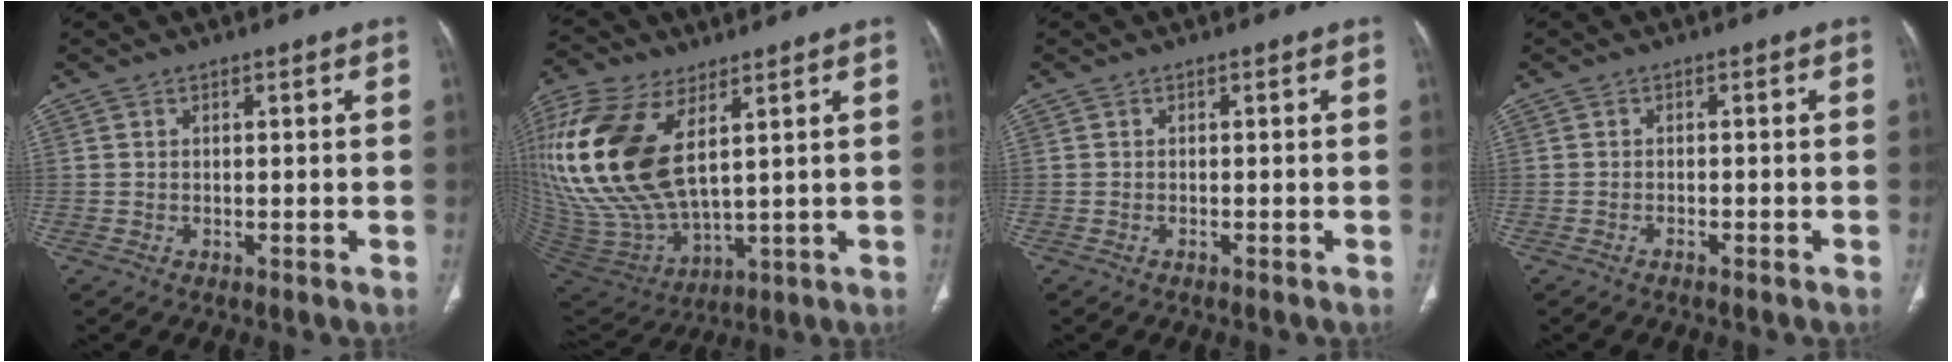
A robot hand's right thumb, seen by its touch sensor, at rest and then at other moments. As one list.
[{"total": 22.7, "force": [7.0, 11.6, 18.1], "torque": [-0.394, -0.032, 0.145]}, {"total": 0.7, "force": [-0.5, 0.1, 0.4], "torque": [-0.012, 0.002, -0.005]}, {"total": 1.2, "force": [-1.0, 0.2, 0.7], "torque": [-0.020, 0.006, -0.010]}]